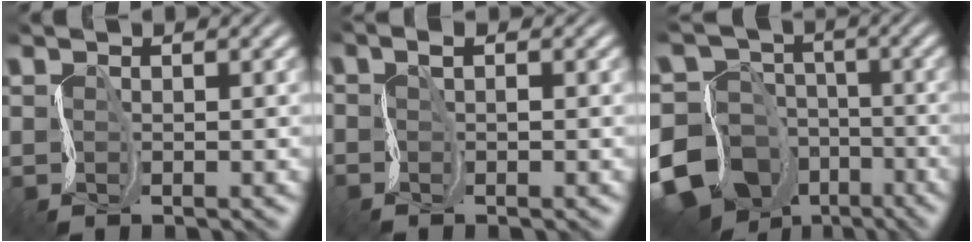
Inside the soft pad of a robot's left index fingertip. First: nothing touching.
{"total": 1.0, "force": [-0.6, -0.3, 0.7], "torque": [-0.020, 0.003, -0.013]}
{"total": 18.6, "force": [-10.2, 14.4, 5.8], "torque": [-0.141, -0.059, -0.195]}